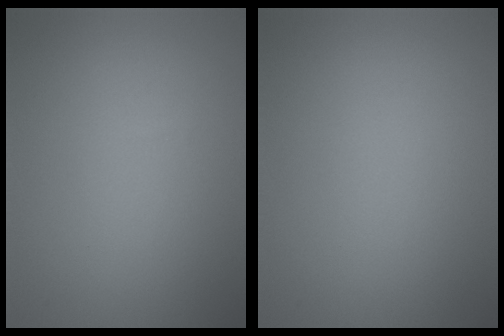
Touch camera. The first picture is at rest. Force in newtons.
{"total": 0.0}